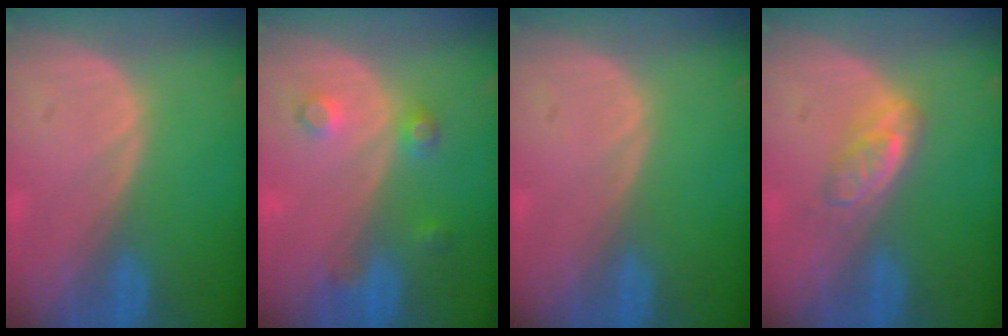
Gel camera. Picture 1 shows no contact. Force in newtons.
{"total": 3.7, "press": 3.4, "slide": 1.6}
{"total": 0.0}
{"total": 3.8, "press": 3.8, "slide": 0.1}